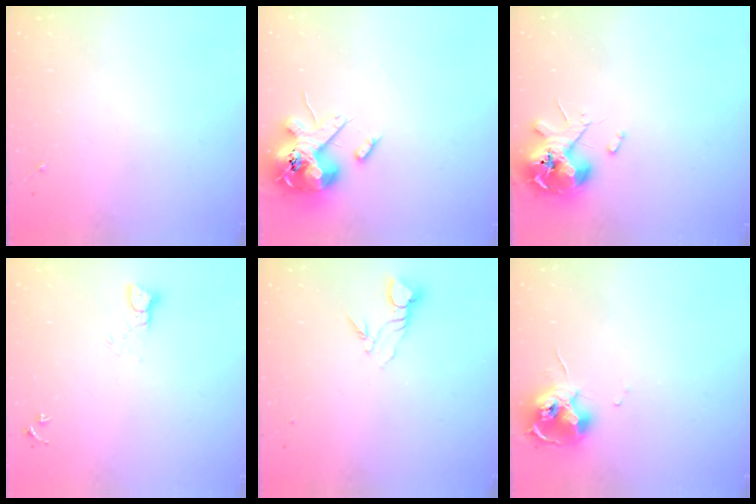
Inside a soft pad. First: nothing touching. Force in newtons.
{"total": 15.3, "press": 15.1, "slide": 2.5}
{"total": 10.5, "press": 10.4, "slide": 1.6}
{"total": 2.6, "press": 2.6, "slide": 0.1}
{"total": 3.8, "press": 3.8, "slide": 0.2}
{"total": 12.1, "press": 12.0, "slide": 1.2}